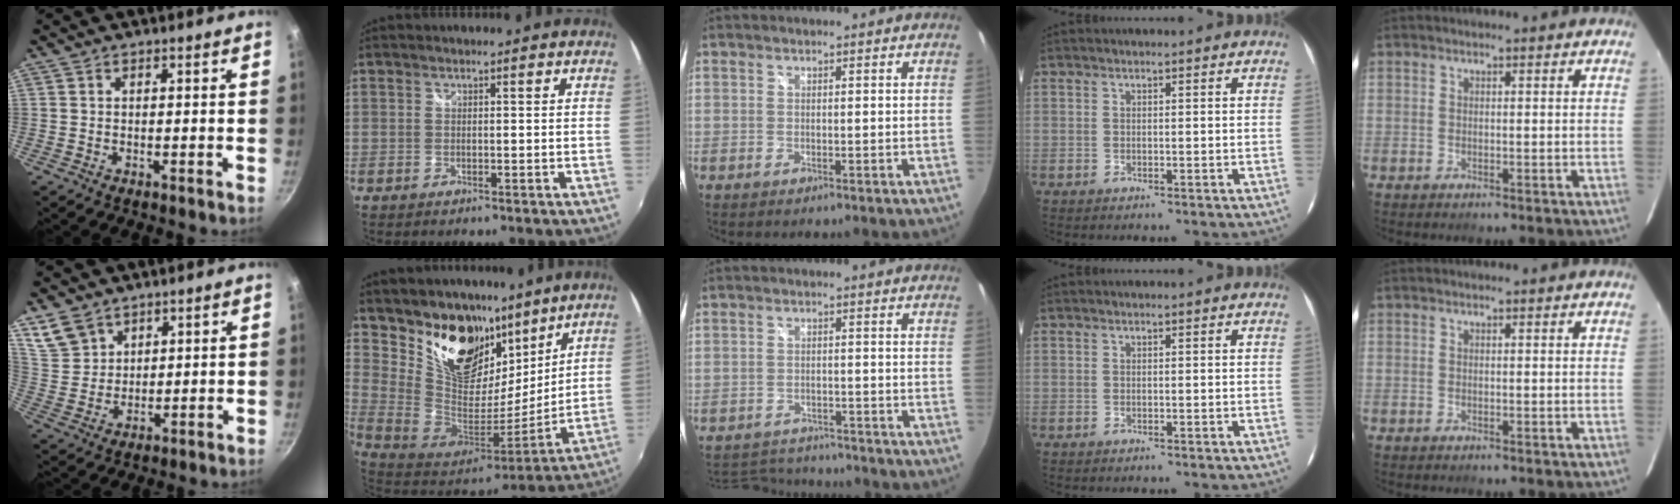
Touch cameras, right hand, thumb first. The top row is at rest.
{"thumb": {"total": 7.3, "force": [5.0, 4.9, 2.3], "torque": [-0.023, -0.014, 0.108]}, "index": {"total": 23.2, "force": [14.9, 14.1, 10.9], "torque": [-0.243, 0.003, 0.279]}, "middle": {"total": 8.6, "force": [-8.0, 2.6, 1.6], "torque": [-0.049, 0.009, -0.121]}}